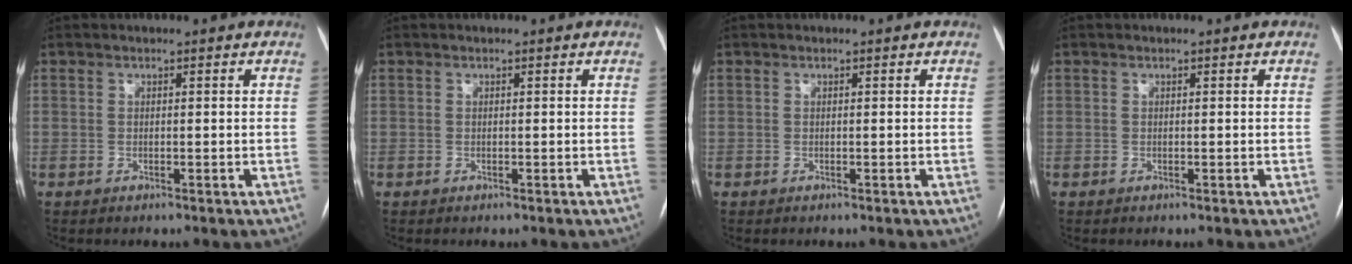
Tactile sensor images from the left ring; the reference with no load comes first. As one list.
[{"total": 0.0}, {"total": 0.0}, {"total": 0.0}]